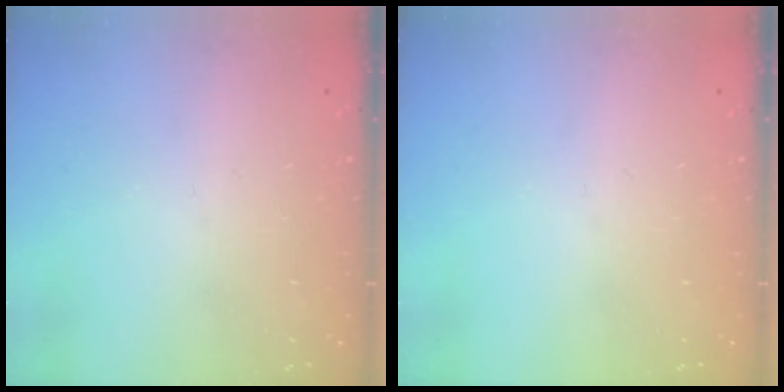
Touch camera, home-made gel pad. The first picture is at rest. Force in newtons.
{"total": 0.0}